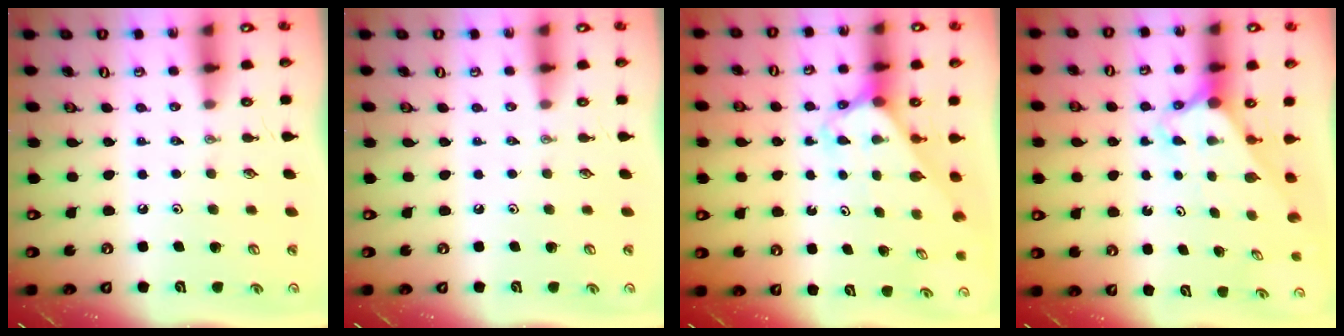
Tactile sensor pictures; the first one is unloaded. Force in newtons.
{"total": 0.0}
{"total": 2.7, "press": 2.7, "slide": 0.2}
{"total": 2.6, "press": 2.6, "slide": 0.1}